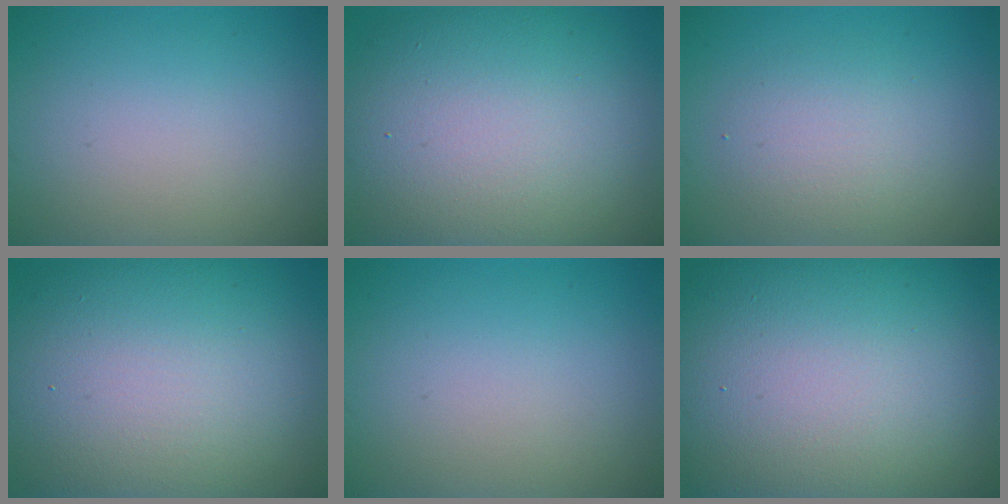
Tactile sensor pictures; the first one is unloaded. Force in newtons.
{"total": 14.0, "press": 14.0, "slide": 1.2}
{"total": 3.1, "press": 3.1, "slide": 0.1}
{"total": 16.5, "press": 16.5, "slide": 0.9}
{"total": 0.0}
{"total": 21.1, "press": 21.1, "slide": 0.7}